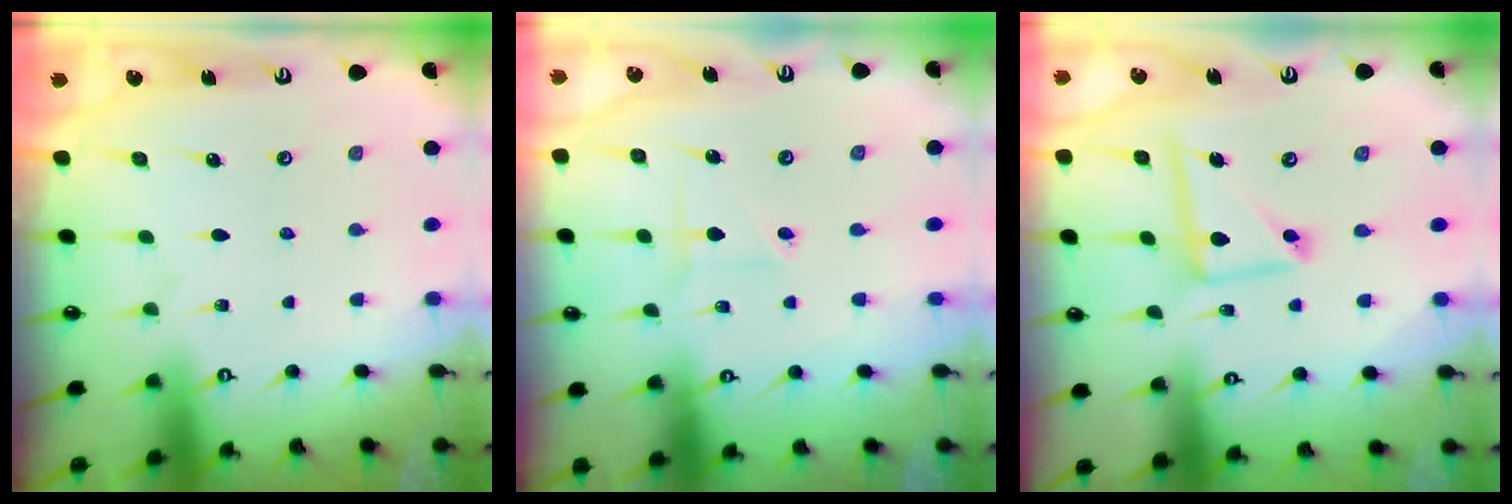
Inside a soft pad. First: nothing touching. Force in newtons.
{"total": 2.6, "press": 2.6, "slide": 0.3}
{"total": 10.2, "press": 10.2, "slide": 0.8}